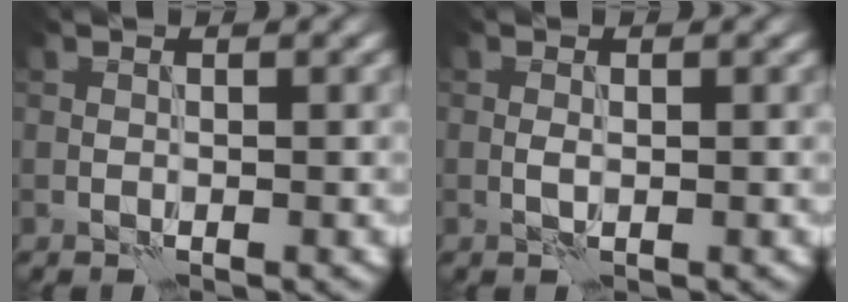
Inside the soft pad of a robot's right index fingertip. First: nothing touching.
{"total": 0.5, "force": [0.1, 0.2, 0.5], "torque": [-0.015, -0.002, 0.000]}